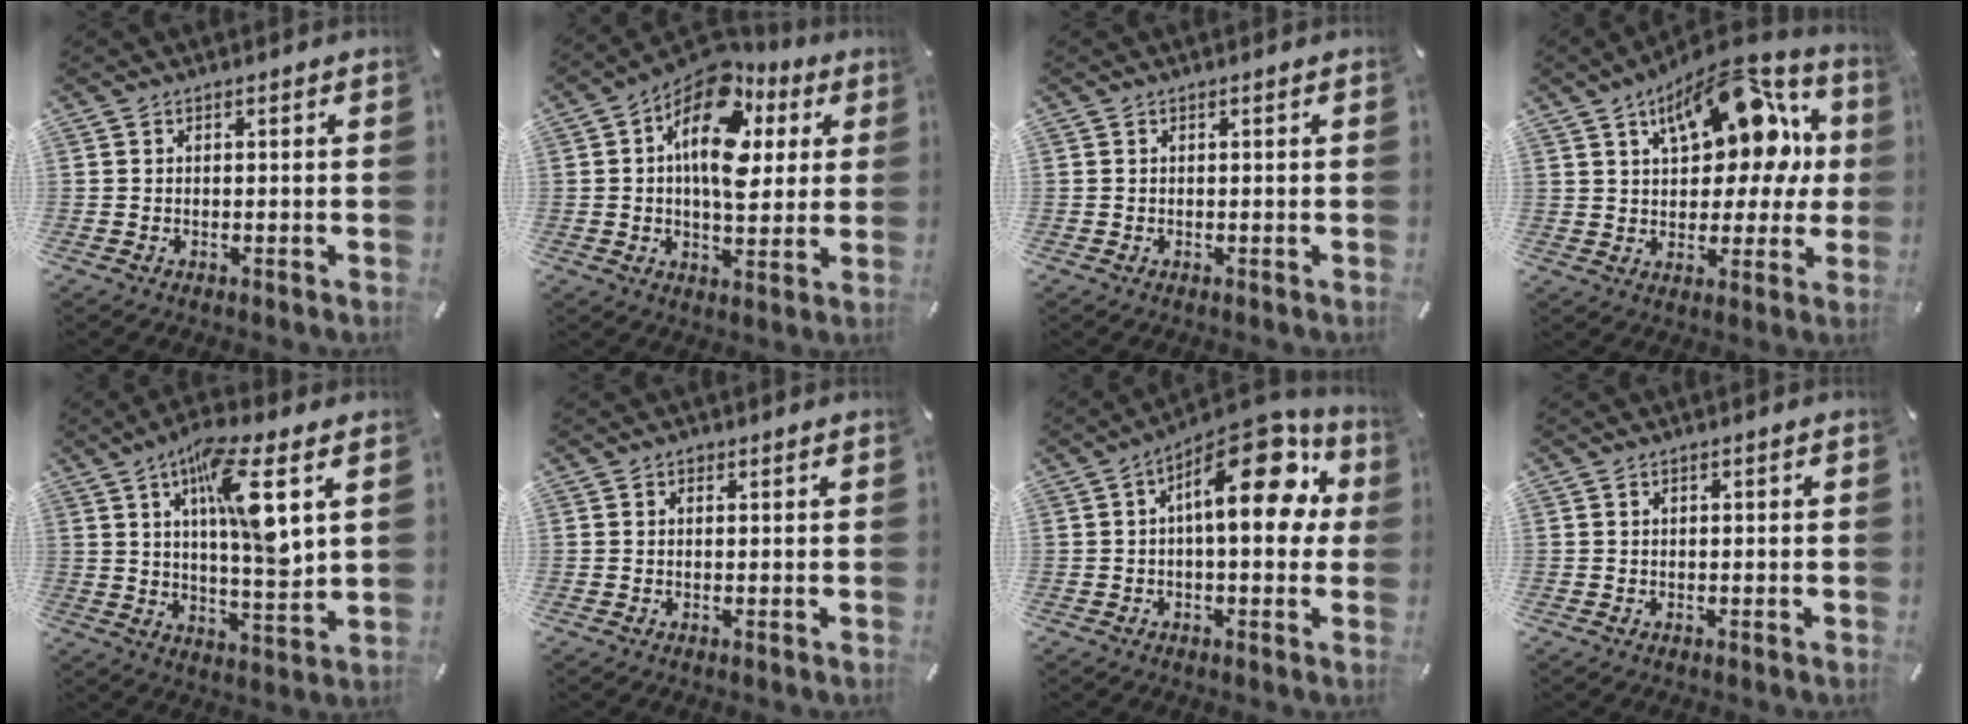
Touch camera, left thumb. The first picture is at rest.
{"total": 17.4, "force": [5.6, 10.4, 12.8], "torque": [-0.203, -0.034, 0.097]}
{"total": 0.0}
{"total": 19.1, "force": [8.6, 10.3, 13.6], "torque": [-0.191, -0.047, 0.145]}
{"total": 14.8, "force": [6.1, 3.9, 12.9], "torque": [-0.218, -0.019, 0.094]}
{"total": 0.5, "force": [0.2, 0.5, 0.0], "torque": [-0.001, 0.003, 0.002]}
{"total": 17.6, "force": [5.1, 7.8, 15.0], "torque": [-0.205, -0.031, 0.081]}
{"total": 0.5, "force": [0.0, 0.3, 0.4], "torque": [-0.008, 0.001, 0.000]}